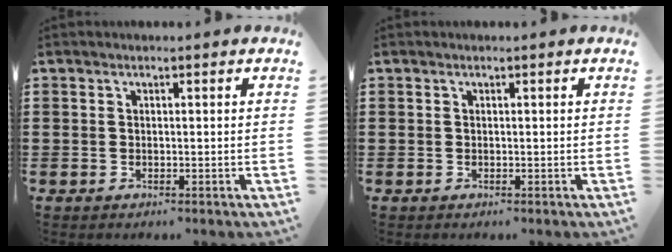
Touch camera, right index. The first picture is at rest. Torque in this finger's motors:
{"motor_torque": [0.73, 1.41, 0.00, -0.01]}